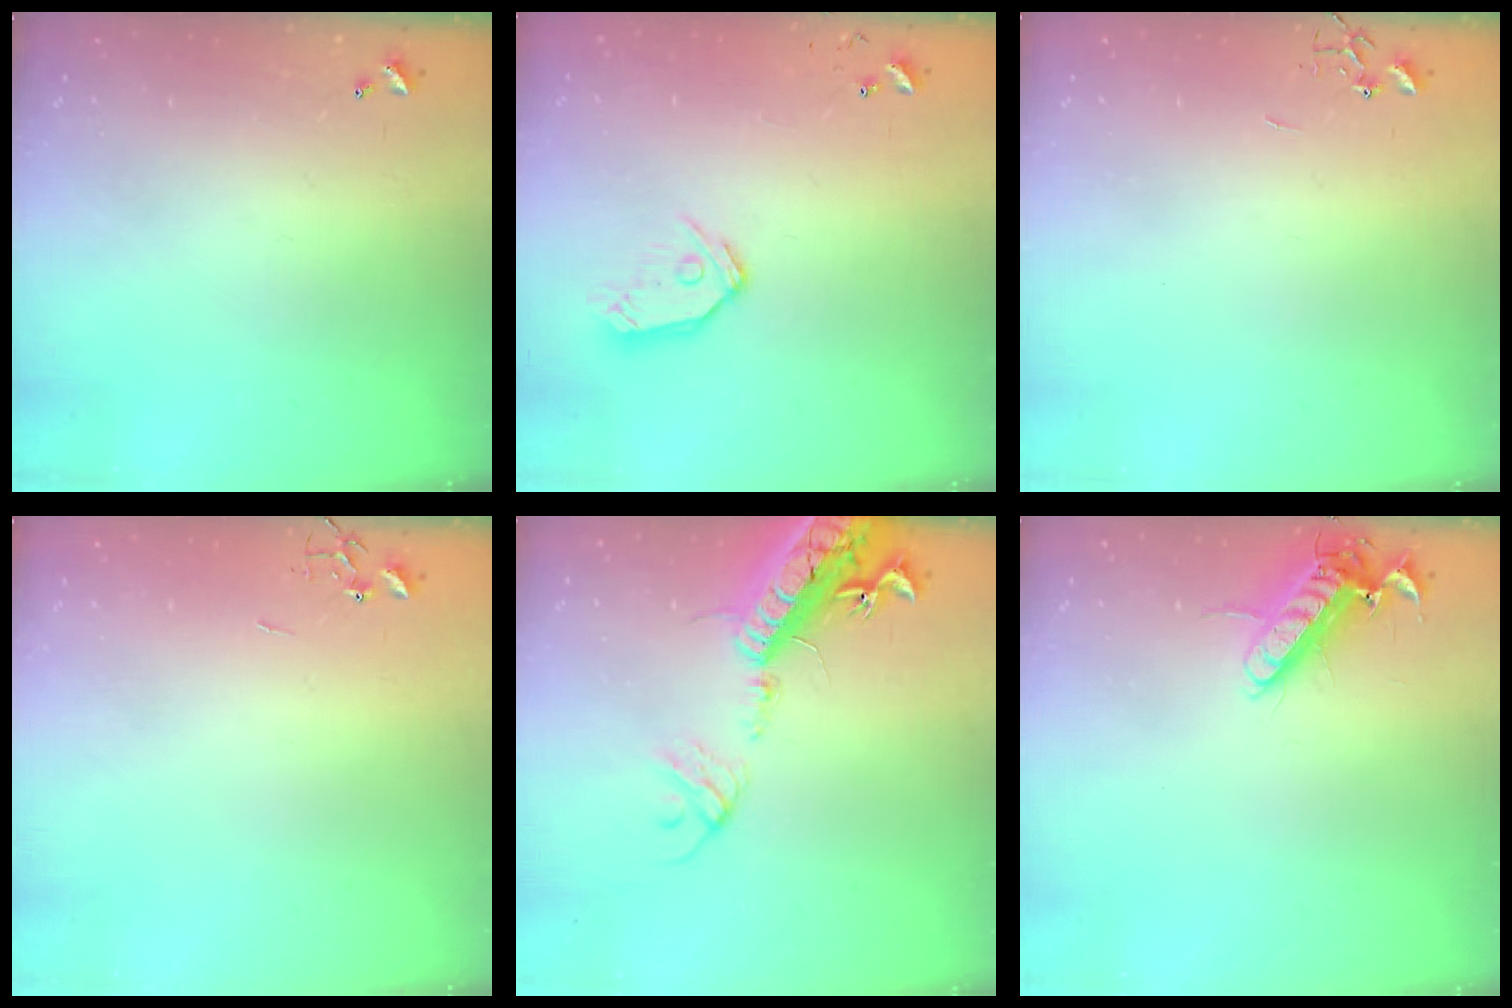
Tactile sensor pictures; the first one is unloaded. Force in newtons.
{"total": 10.1, "press": 10.1, "slide": 1.2}
{"total": 0.0}
{"total": 0.0}
{"total": 22.7, "press": 22.1, "slide": 4.9}
{"total": 12.7, "press": 12.5, "slide": 2.1}